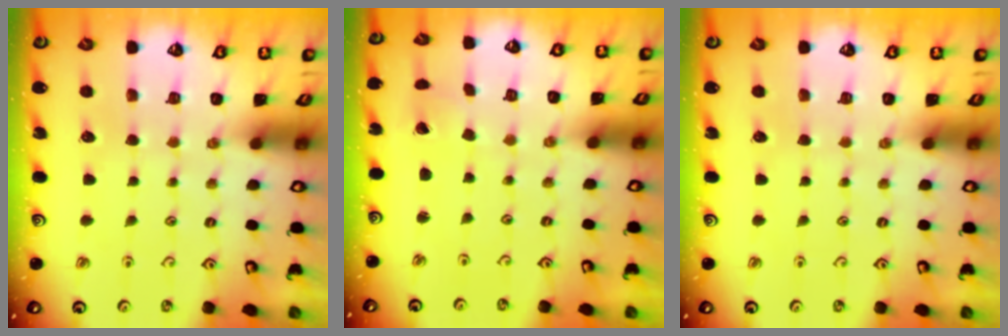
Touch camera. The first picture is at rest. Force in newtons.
{"total": 0.0}
{"total": 0.0}